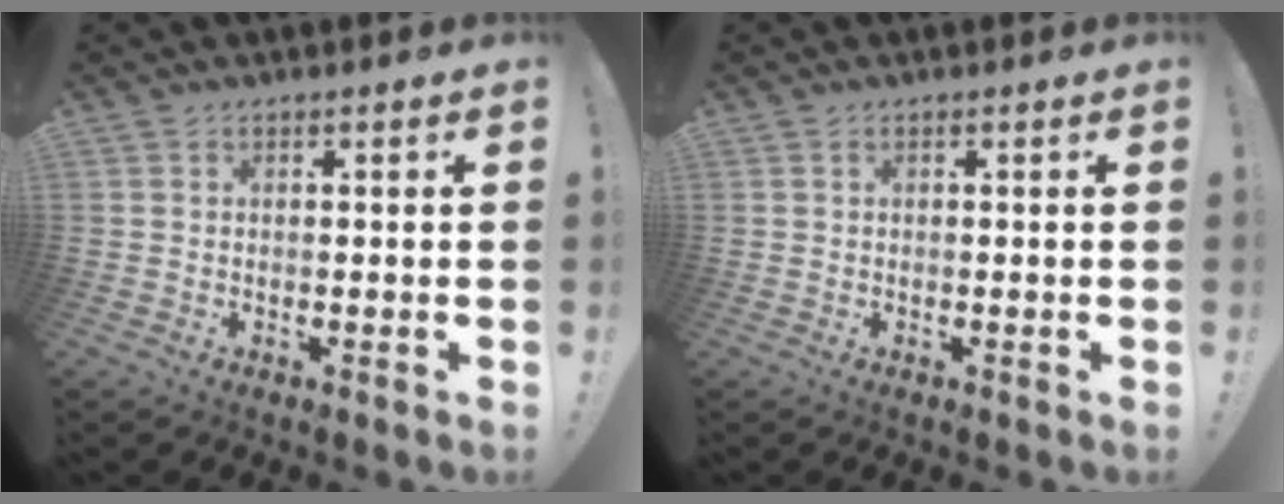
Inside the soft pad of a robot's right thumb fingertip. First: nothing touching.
{"total": 0.0}